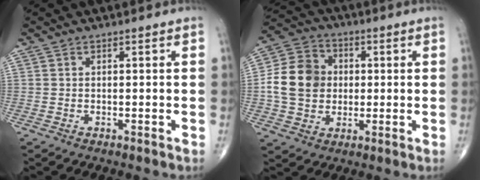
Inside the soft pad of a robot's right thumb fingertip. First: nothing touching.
{"total": 12.6, "force": [0.2, 10.5, 6.8], "torque": [-0.108, 0.018, -0.003]}